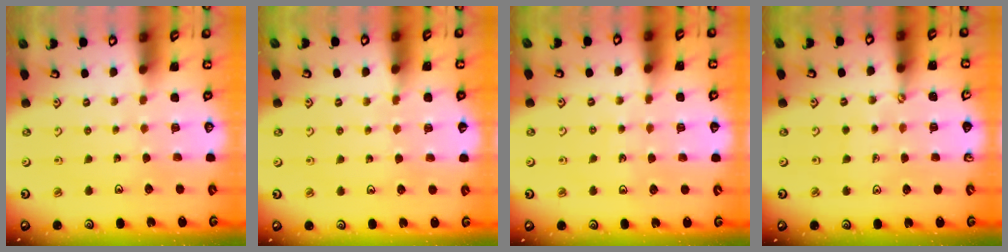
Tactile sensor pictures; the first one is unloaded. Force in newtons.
{"total": 4.5, "press": 4.4, "slide": 0.4}
{"total": 5.4, "press": 5.2, "slide": 1.6}
{"total": 0.6, "press": 0.6, "slide": 0.1}